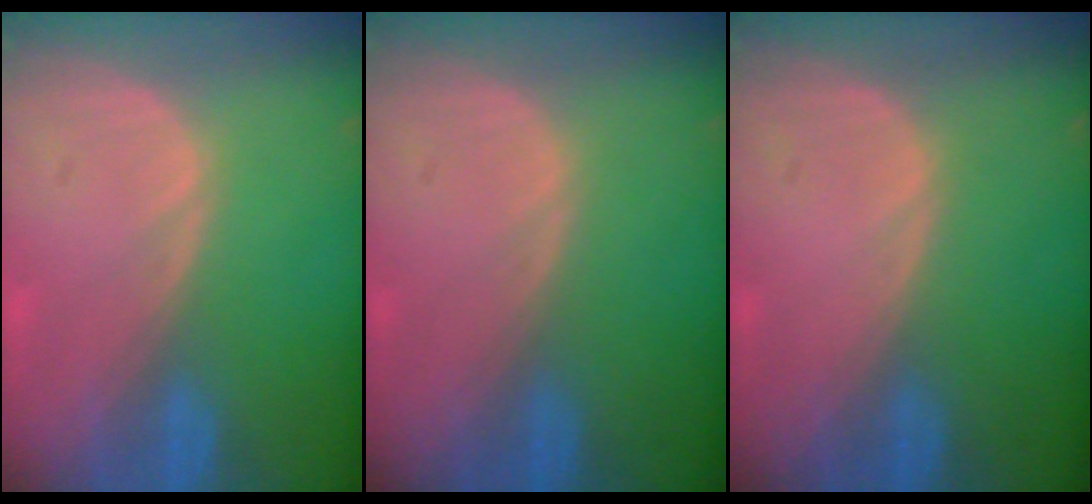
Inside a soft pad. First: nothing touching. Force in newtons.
{"total": 0.0}
{"total": 0.0}